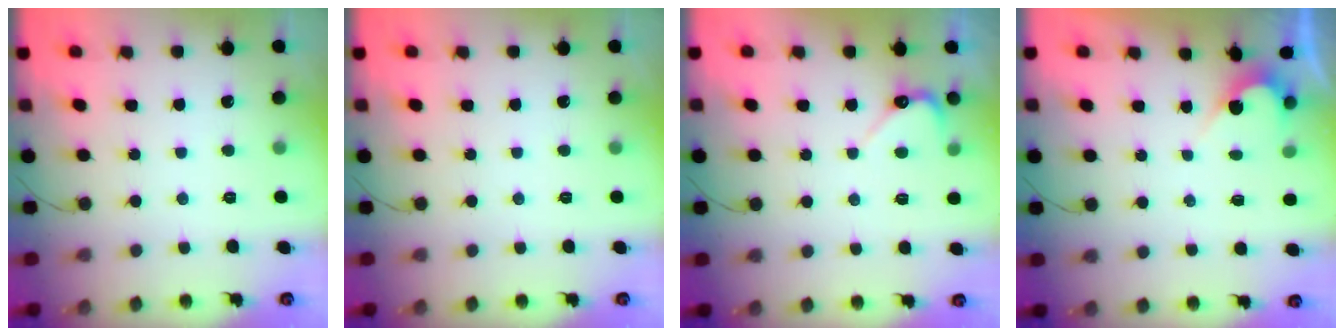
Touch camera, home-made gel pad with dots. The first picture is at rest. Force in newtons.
{"total": 0.0}
{"total": 3.4, "press": 3.4, "slide": 0.3}
{"total": 2.7, "press": 2.7, "slide": 0.1}